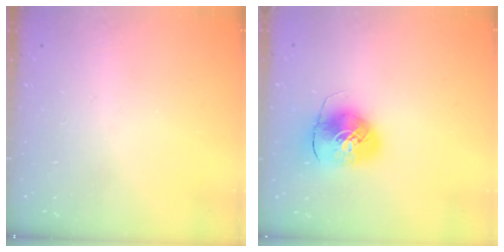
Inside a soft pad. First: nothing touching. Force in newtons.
{"total": 9.5, "press": 9.4, "slide": 1.5}